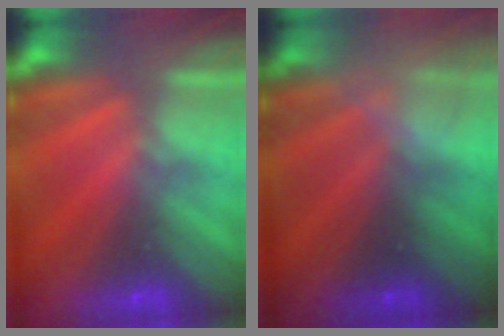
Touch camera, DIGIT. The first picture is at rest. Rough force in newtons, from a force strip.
{"total": 2.5}